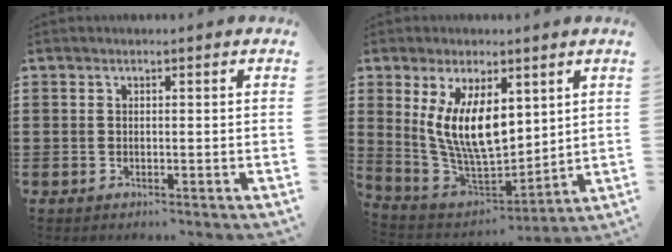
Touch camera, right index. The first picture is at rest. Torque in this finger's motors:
{"motor_torque": [2.14, 0.00, 1.05, 0.21]}